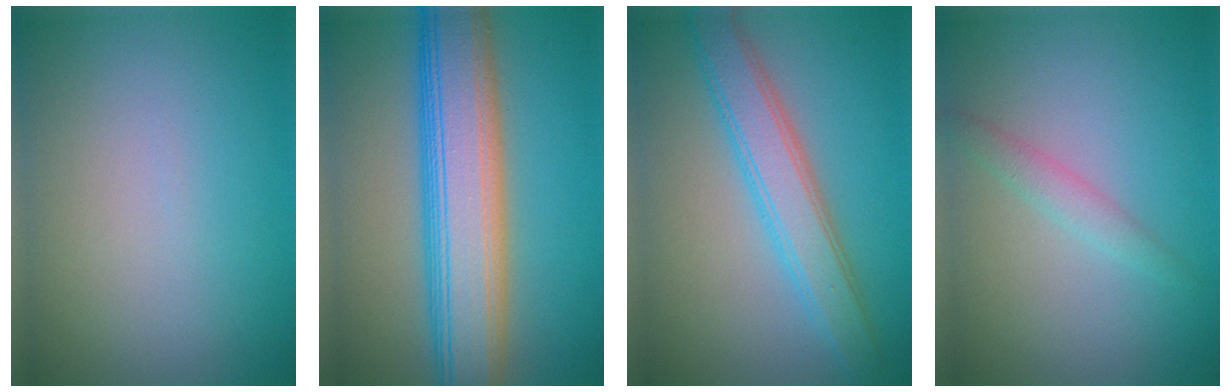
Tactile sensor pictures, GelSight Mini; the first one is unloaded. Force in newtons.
{"total": 10.6, "press": 10.6, "slide": 0.2}
{"total": 4.2, "press": 4.2, "slide": 0.5}
{"total": 1.5, "press": 1.5, "slide": 0.0}